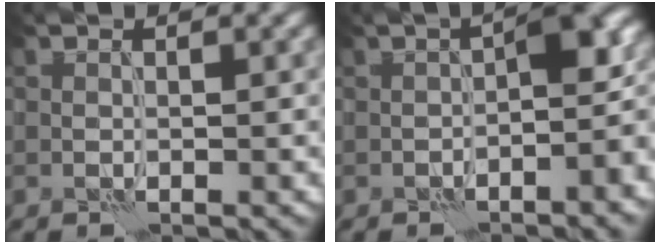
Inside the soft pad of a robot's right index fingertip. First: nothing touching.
{"total": 5.7, "force": [-1.6, 1.5, 5.2], "torque": [-0.066, 0.023, -0.031]}